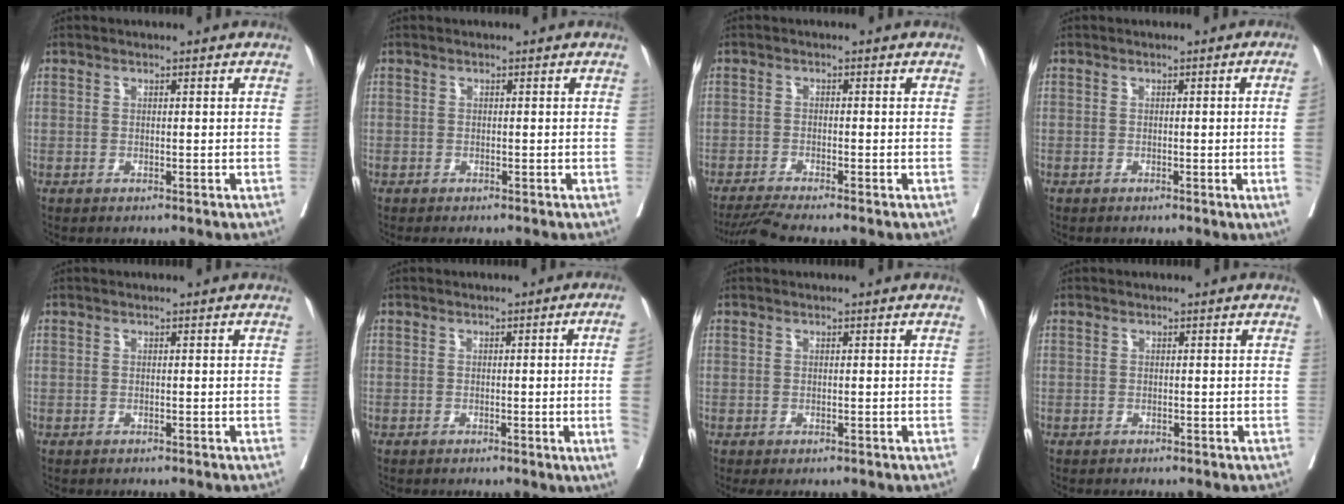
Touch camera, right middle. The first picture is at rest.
{"total": 1.7, "force": [-1.4, 0.4, 0.8], "torque": [-0.005, -0.003, -0.023]}
{"total": 3.7, "force": [-3.3, -1.1, 1.3], "torque": [-0.026, -0.017, -0.066]}
{"total": 3.8, "force": [-0.4, -1.4, 3.5], "torque": [-0.048, -0.010, -0.003]}
{"total": 0.5, "force": [-0.5, 0.1, 0.1], "torque": [0.001, 0.000, -0.012]}
{"total": 7.6, "force": [-1.0, -2.5, 7.2], "torque": [-0.077, -0.017, -0.012]}
{"total": 1.2, "force": [-0.8, 0.6, 0.7], "torque": [-0.007, -0.005, -0.011]}
{"total": 0.6, "force": [-0.6, 0.2, 0.2], "torque": [-0.003, -0.001, -0.012]}